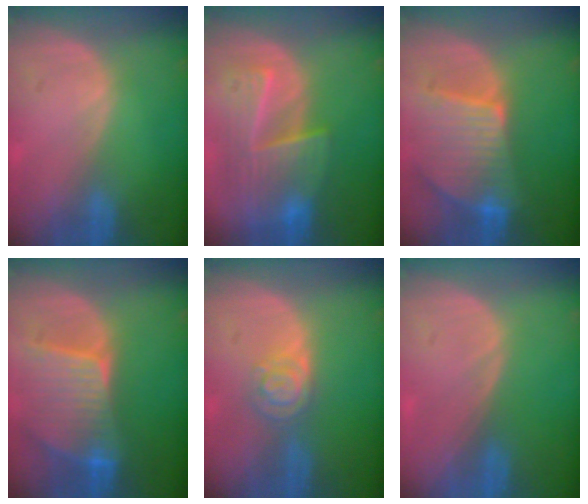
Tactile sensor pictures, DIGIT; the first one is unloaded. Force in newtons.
{"total": 9.3, "press": 8.3, "slide": 4.2}
{"total": 9.6, "press": 8.5, "slide": 4.6}
{"total": 9.3, "press": 8.2, "slide": 4.4}
{"total": 4.6, "press": 4.0, "slide": 2.3}
{"total": 0.0}